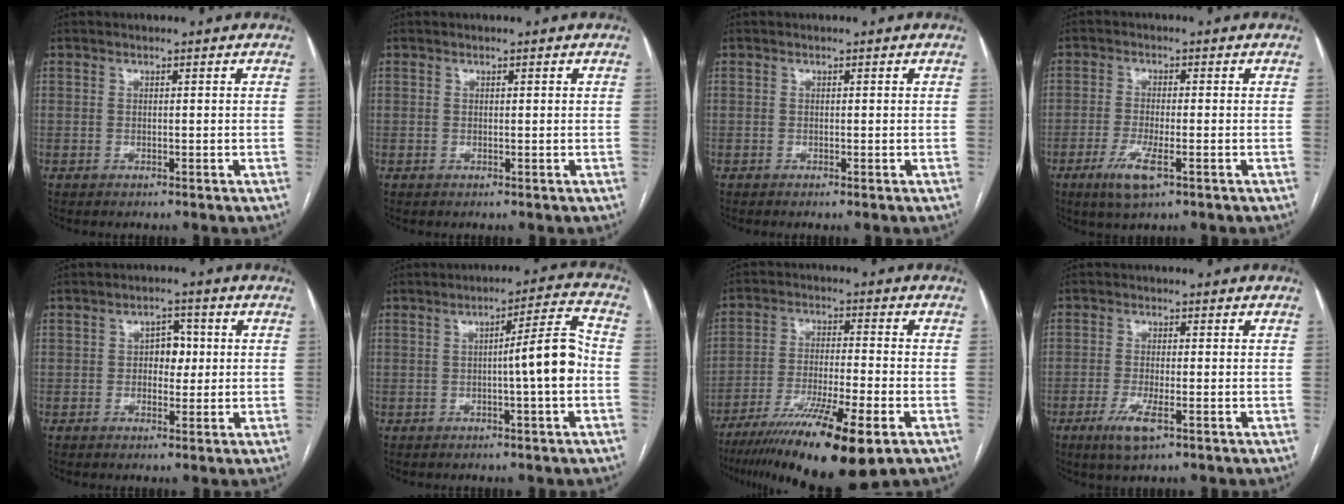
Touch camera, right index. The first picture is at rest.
{"total": 0.0}
{"total": 0.0}
{"total": 5.5, "force": [-2.7, 0.9, 4.7], "torque": [-0.097, -0.011, -0.048]}
{"total": 3.8, "force": [0.2, 2.5, 2.9], "torque": [-0.037, 0.011, 0.004]}
{"total": 8.1, "force": [-1.1, -0.2, 8.0], "torque": [-0.112, 0.015, -0.018]}
{"total": 17.3, "force": [-10.9, 1.5, 13.4], "torque": [-0.219, -0.041, -0.184]}
{"total": 4.7, "force": [-2.3, 0.9, 4.0], "torque": [-0.084, -0.008, -0.042]}